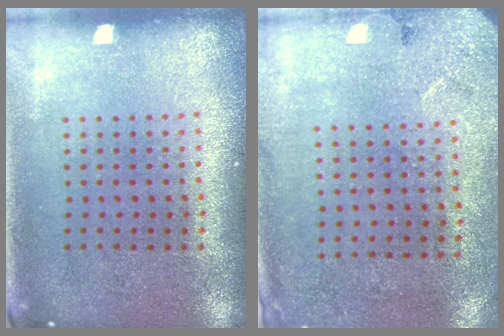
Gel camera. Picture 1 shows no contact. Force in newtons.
{"total": 2.7, "press": 2.2, "slide": 1.6}